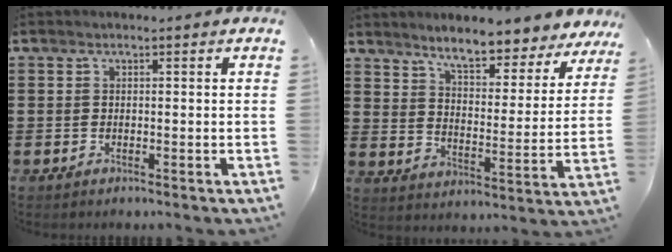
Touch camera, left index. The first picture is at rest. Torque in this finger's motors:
{"motor_torque": [1.28, -0.86, 0.68, 0.17]}